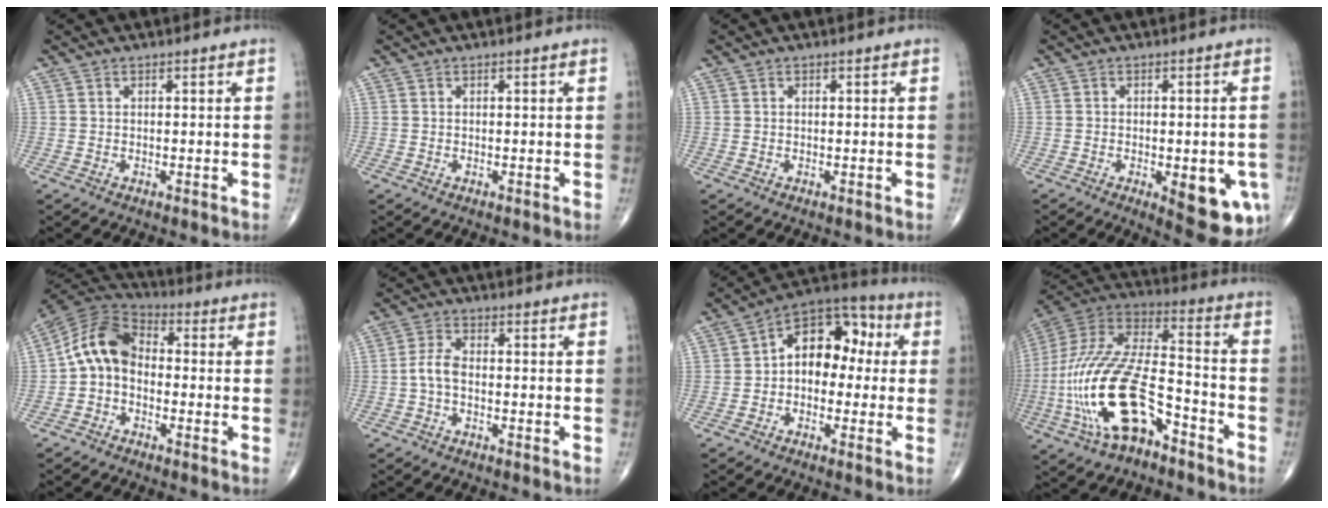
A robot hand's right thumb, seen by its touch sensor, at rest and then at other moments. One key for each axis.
{"total": 0.0}
{"total": 0.0}
{"total": 11.1, "fx": -3.4, "fy": 4.2, "fz": 9.6, "tx": -0.103, "ty": -0.007, "tz": -0.032}
{"total": 10.3, "fx": -1.2, "fy": 7.5, "fz": 6.9, "tx": -0.117, "ty": 0.036, "tz": -0.040}
{"total": 3.7, "fx": -0.9, "fy": 1.9, "fz": 3.0, "tx": -0.065, "ty": 0.013, "tz": -0.024}
{"total": 12.7, "fx": 0.8, "fy": 8.6, "fz": 9.3, "tx": -0.093, "ty": 0.044, "tz": -0.008}
{"total": 24.3, "fx": -9.5, "fy": 11.0, "fz": 19.5, "tx": -0.427, "ty": 0.049, "tz": -0.169}